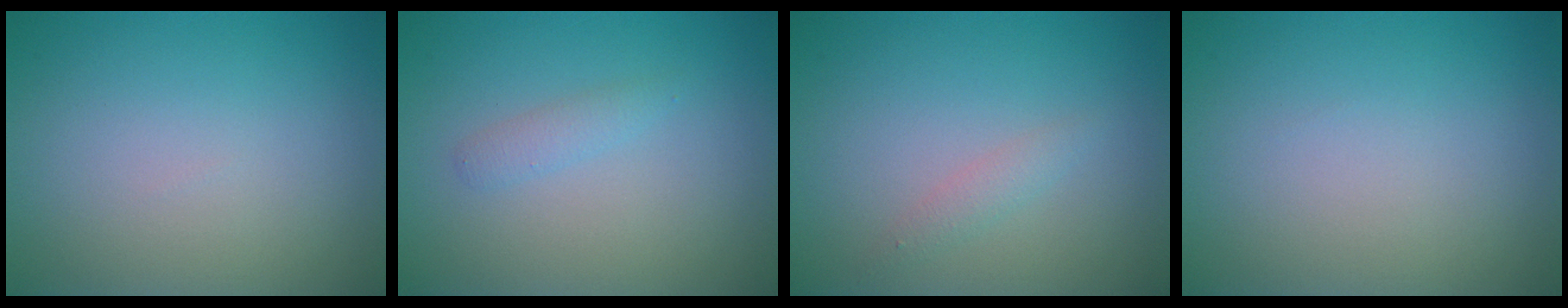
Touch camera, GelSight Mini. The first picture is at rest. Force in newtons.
{"total": 1.1, "press": 1.1, "slide": 0.1}
{"total": 1.1, "press": 1.1, "slide": 0.1}
{"total": 0.0}